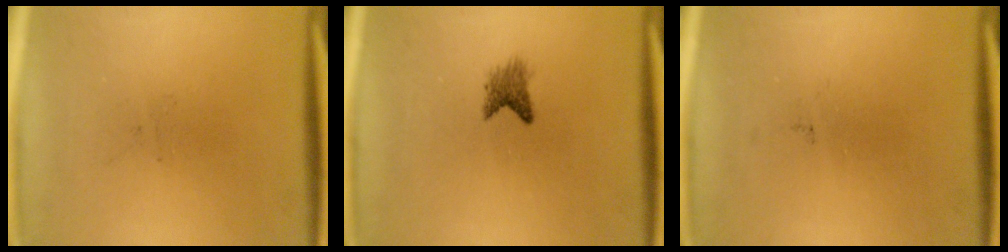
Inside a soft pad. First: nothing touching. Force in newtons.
{"total": 2.1}
{"total": 0.0}